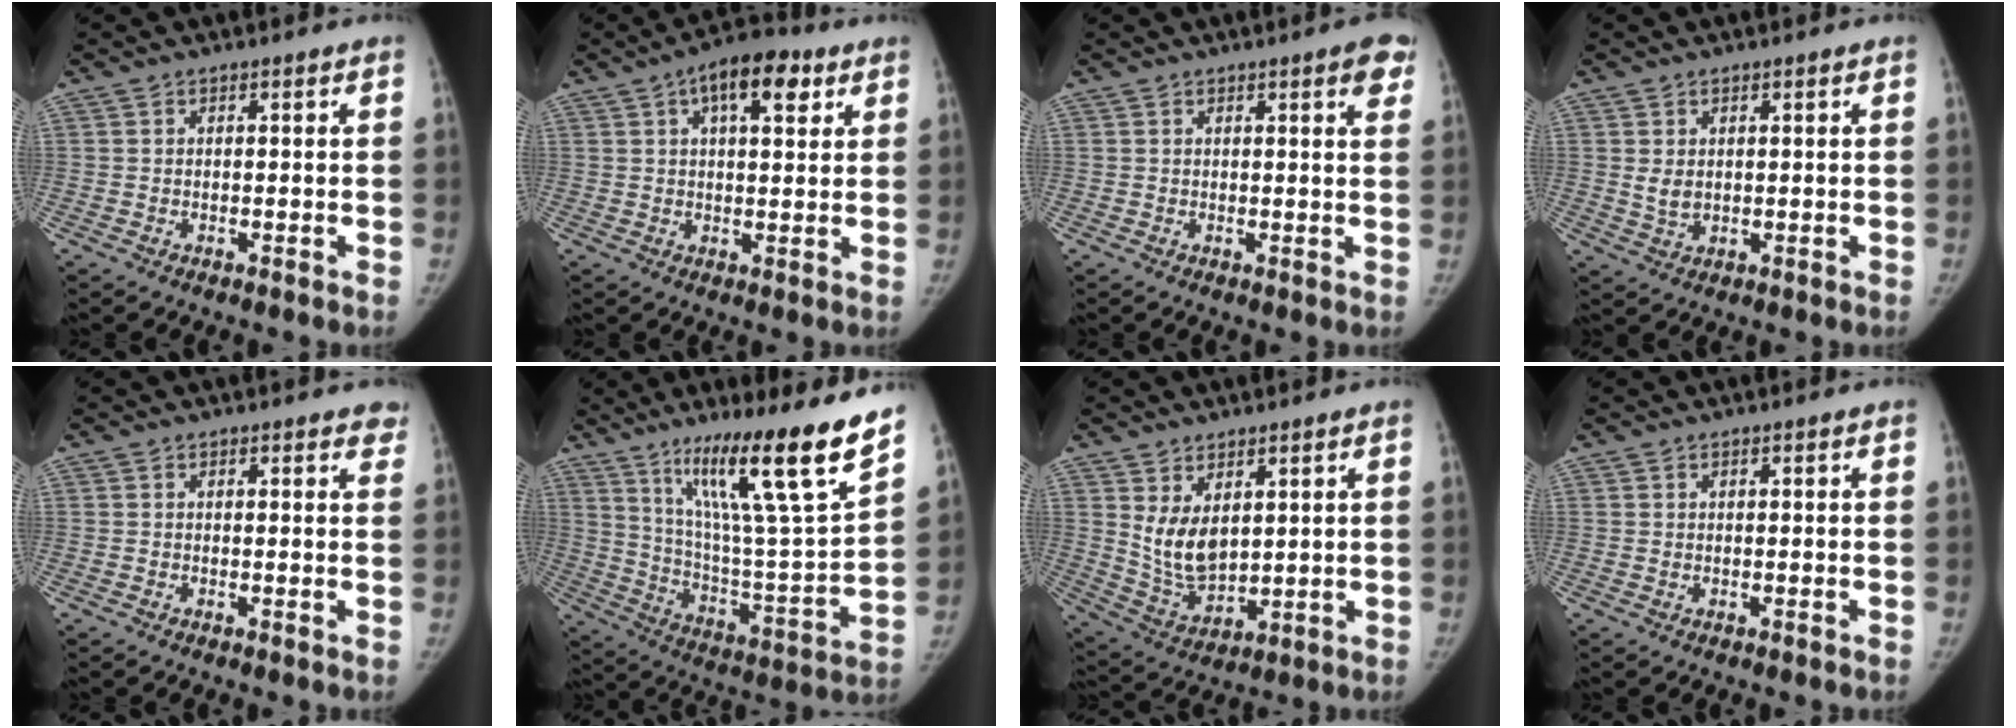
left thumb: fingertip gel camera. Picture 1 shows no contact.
{"total": 10.2, "force": [4.7, 4.5, 7.9], "torque": [-0.098, 0.001, 0.065]}
{"total": 4.3, "force": [2.3, 0.9, 3.5], "torque": [-0.030, -0.006, 0.023]}
{"total": 2.8, "force": [0.7, 1.8, 2.0], "torque": [-0.028, -0.010, 0.020]}
{"total": 2.6, "force": [2.1, 1.0, 1.1], "torque": [0.010, -0.005, 0.012]}
{"total": 24.5, "force": [15.7, 1.6, 18.8], "torque": [-0.278, -0.068, 0.267]}
{"total": 8.8, "force": [3.0, 5.0, 6.5], "torque": [-0.103, -0.029, 0.078]}
{"total": 0.5, "force": [0.2, 0.2, 0.4], "torque": [-0.010, 0.002, 0.006]}